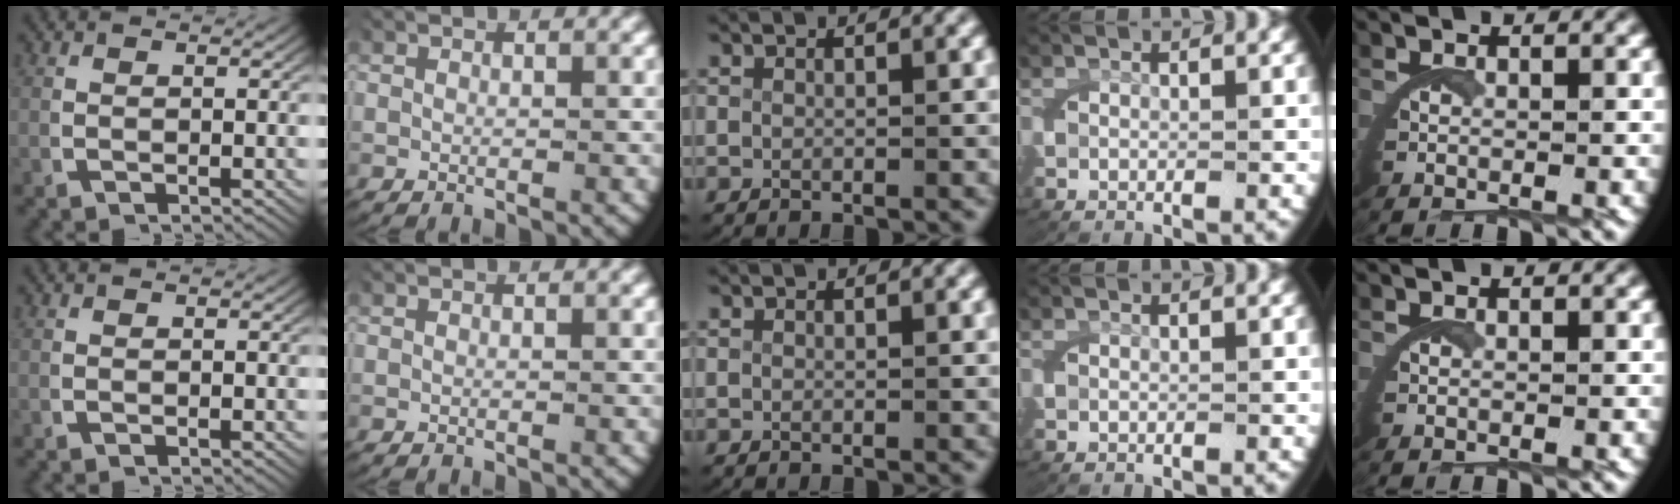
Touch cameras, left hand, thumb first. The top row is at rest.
{}